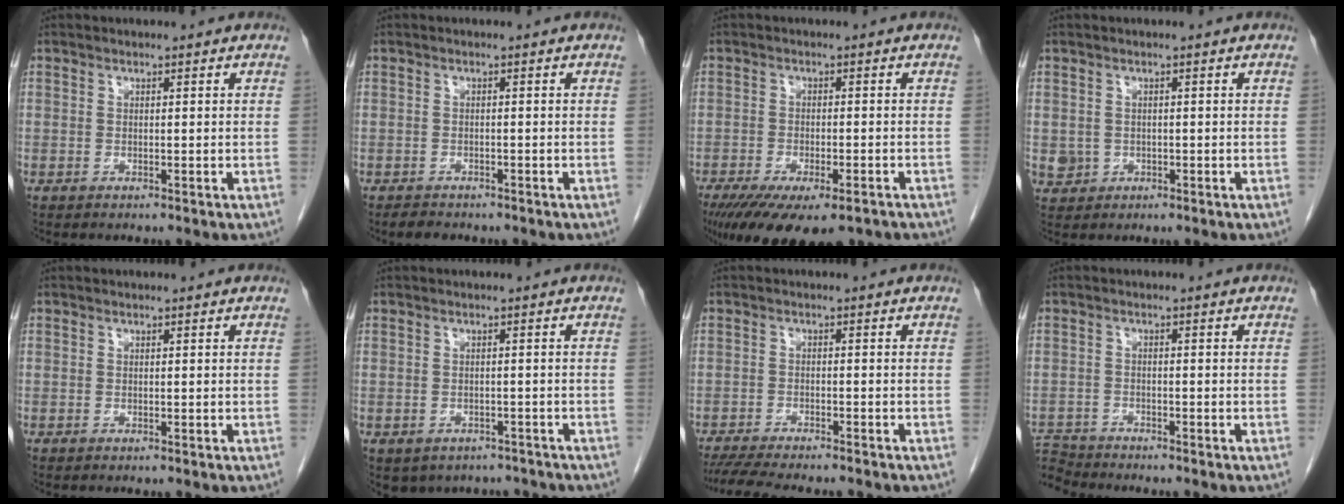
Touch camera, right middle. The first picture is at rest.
{"total": 2.4, "force": [-2.1, 1.0, 0.7], "torque": [-0.020, -0.002, -0.028]}
{"total": 15.1, "force": [-10.8, 4.8, 9.4], "torque": [-0.161, -0.028, -0.156]}
{"total": 2.4, "force": [-0.3, 2.4, 0.5], "torque": [-0.003, 0.005, 0.003]}
{"total": 0.0}
{"total": 7.4, "force": [-6.0, 4.2, 1.3], "torque": [-0.012, 0.013, -0.067]}
{"total": 12.3, "force": [-10.9, 1.6, 5.6], "torque": [-0.084, -0.015, -0.155]}
{"total": 5.0, "force": [-5.0, 0.2, -0.4], "torque": [0.009, -0.005, -0.094]}